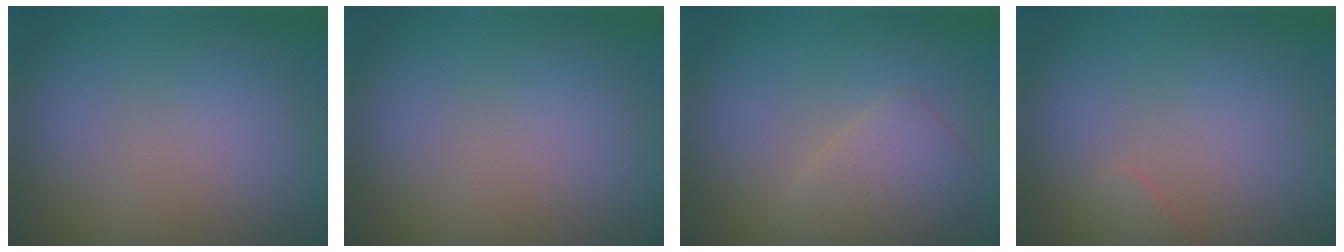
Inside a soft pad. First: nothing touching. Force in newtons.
{"total": 0.0}
{"total": 2.8, "press": 2.8, "slide": 0.2}
{"total": 0.9, "press": 0.9, "slide": 0.1}